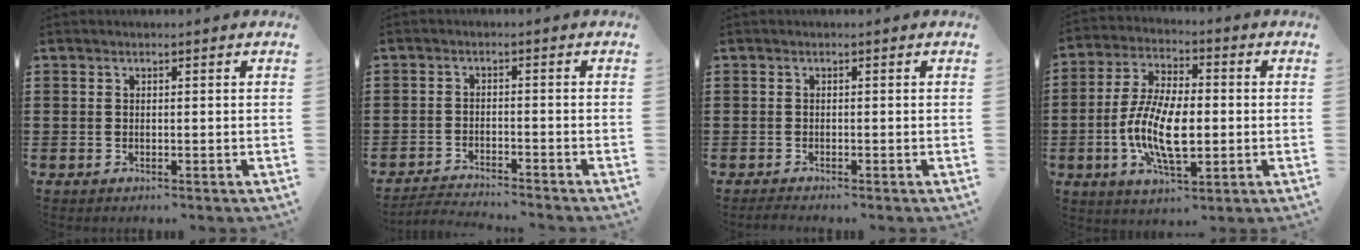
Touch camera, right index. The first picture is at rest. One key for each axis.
{"total": 2.8, "fx": -2.8, "fy": -0.2, "fz": 0.1, "tx": -0.006, "ty": -0.002, "tz": -0.060}
{"total": 0.9, "fx": -0.8, "fy": -0.1, "fz": 0.0, "tx": -0.002, "ty": -0.003, "tz": -0.017}
{"total": 11.3, "fx": -2.1, "fy": 4.8, "fz": 10.0, "tx": -0.224, "ty": -0.010, "tz": -0.042}